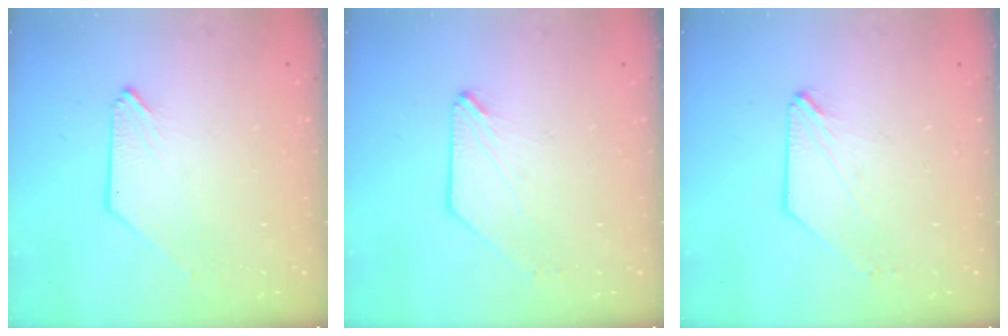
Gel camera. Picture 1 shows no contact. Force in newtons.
{"total": 0.0}
{"total": 0.0}